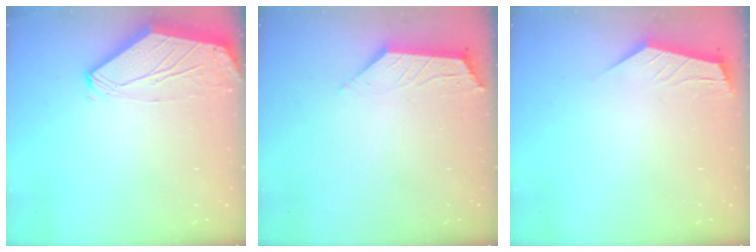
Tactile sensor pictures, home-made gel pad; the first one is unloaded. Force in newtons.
{"total": 3.0, "press": 3.0, "slide": 0.6}
{"total": 1.6, "press": 1.6, "slide": 0.2}